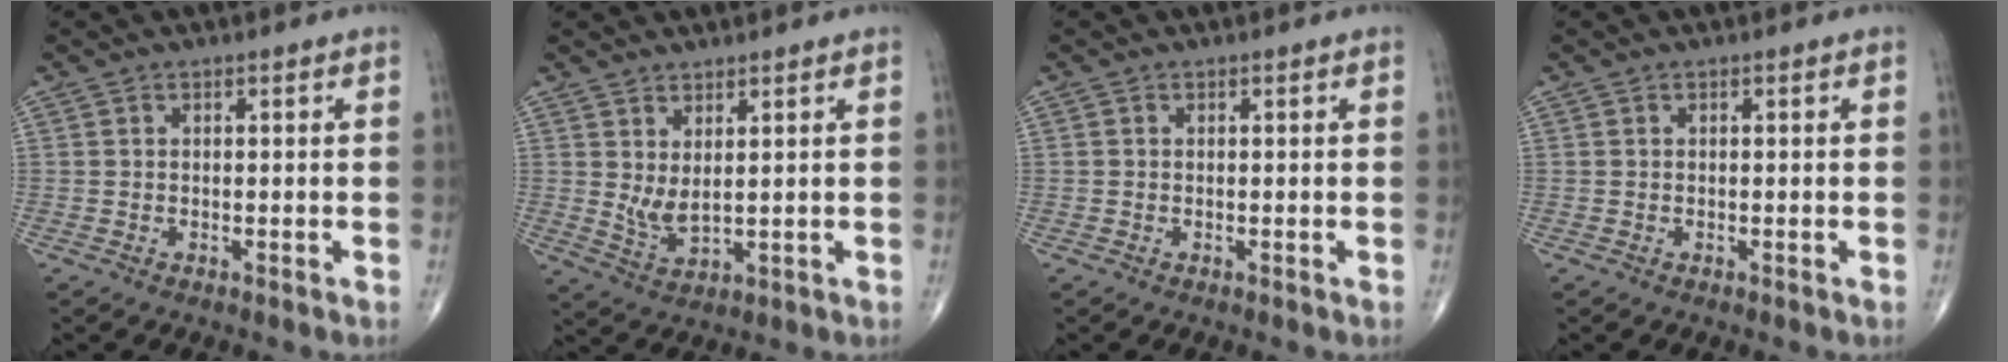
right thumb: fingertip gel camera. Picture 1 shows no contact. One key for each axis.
{"total": 4.6, "fx": 1.5, "fy": 1.8, "fz": 3.9, "tx": -0.075, "ty": -0.023, "tz": 0.039}
{"total": 0.0}
{"total": 0.0}